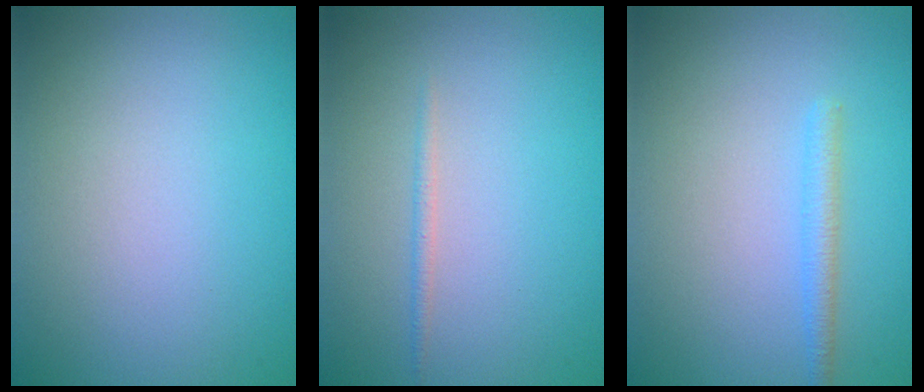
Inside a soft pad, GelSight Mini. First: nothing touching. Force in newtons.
{"total": 0.8, "press": 0.7, "slide": 0.1}
{"total": 1.6, "press": 1.6, "slide": 0.0}